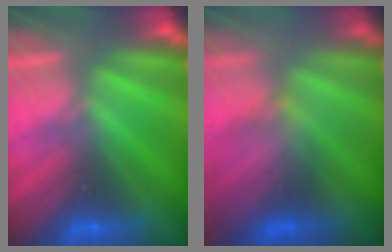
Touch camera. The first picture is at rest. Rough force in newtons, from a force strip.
{"total": 4.6}